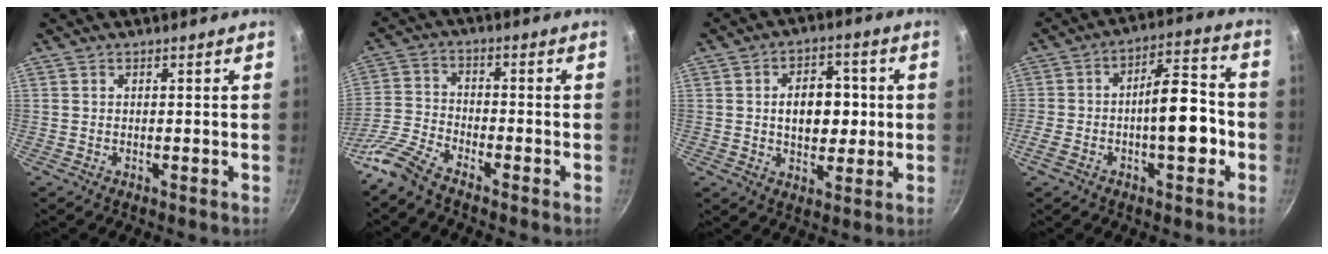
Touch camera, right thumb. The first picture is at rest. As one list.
[{"total": 7.3, "force": [-5.9, 2.4, 3.5], "torque": [-0.079, 0.038, -0.138]}, {"total": 10.1, "force": [0.6, 6.8, 7.4], "torque": [-0.073, 0.008, 0.007]}, {"total": 12.7, "force": [-3.4, 5.5, 10.9], "torque": [-0.141, 0.051, -0.062]}]